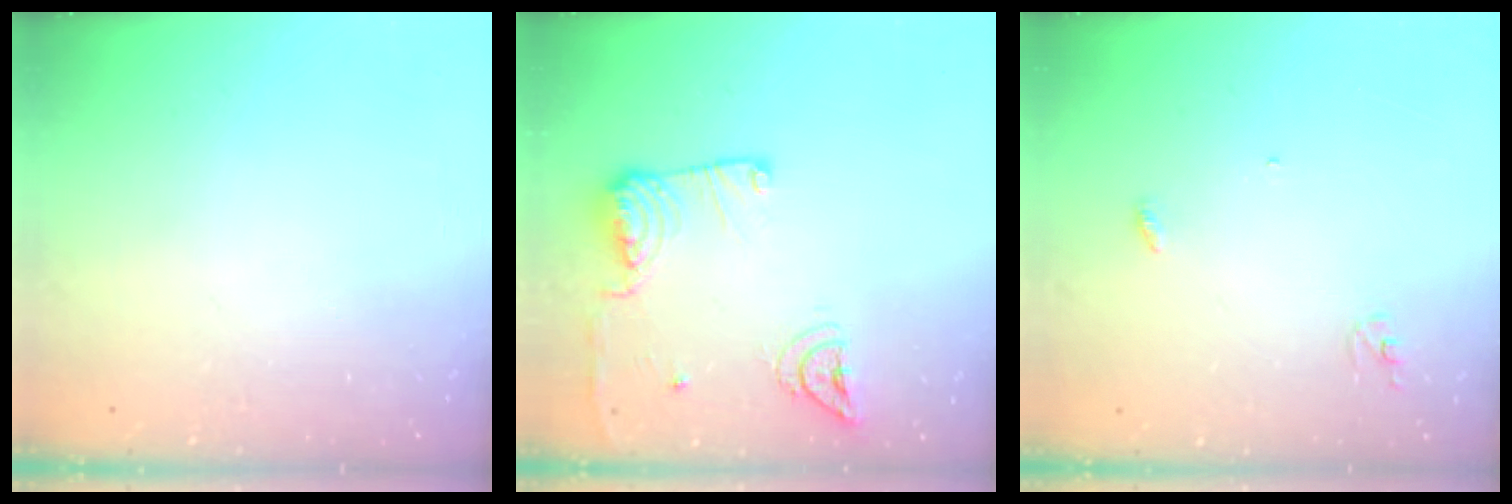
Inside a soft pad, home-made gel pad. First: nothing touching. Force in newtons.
{"total": 13.5, "press": 13.4, "slide": 1.7}
{"total": 2.9, "press": 2.9, "slide": 0.2}